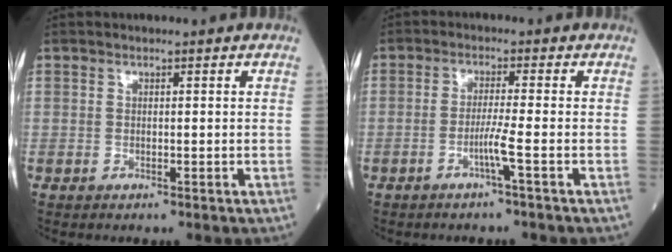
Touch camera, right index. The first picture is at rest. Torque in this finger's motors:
{"motor_torque": [-0.10, -0.12, -0.01, 0.01]}